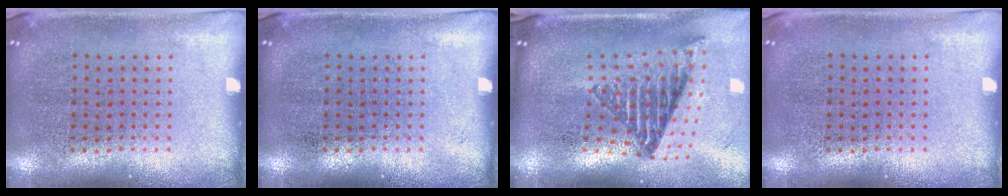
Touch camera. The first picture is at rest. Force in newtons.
{"total": 0.0}
{"total": 1.9, "press": 1.3, "slide": 1.5}
{"total": 0.0}